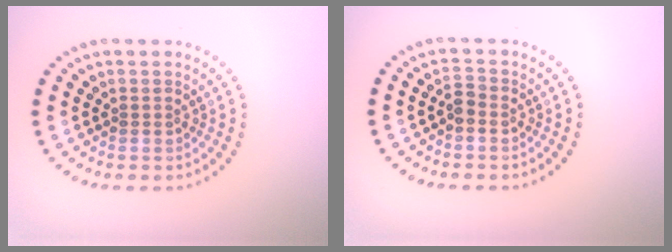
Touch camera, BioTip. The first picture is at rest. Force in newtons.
{"total": 1.1, "press": 1.0, "slide": 0.5}